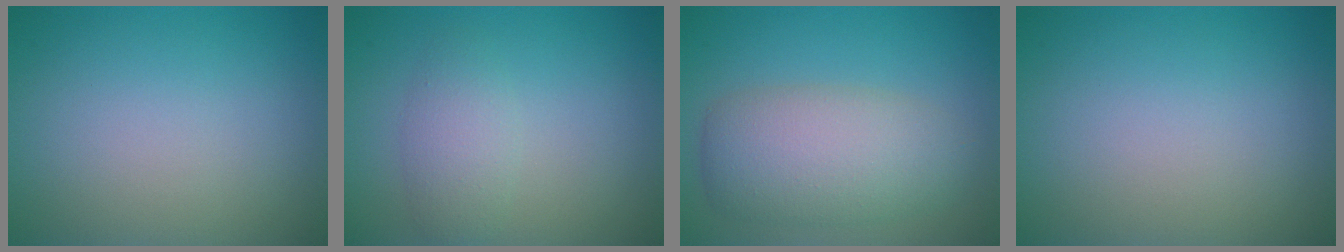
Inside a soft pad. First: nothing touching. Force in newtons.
{"total": 2.4, "press": 2.4, "slide": 0.0}
{"total": 6.2, "press": 6.2, "slide": 0.6}
{"total": 0.0}